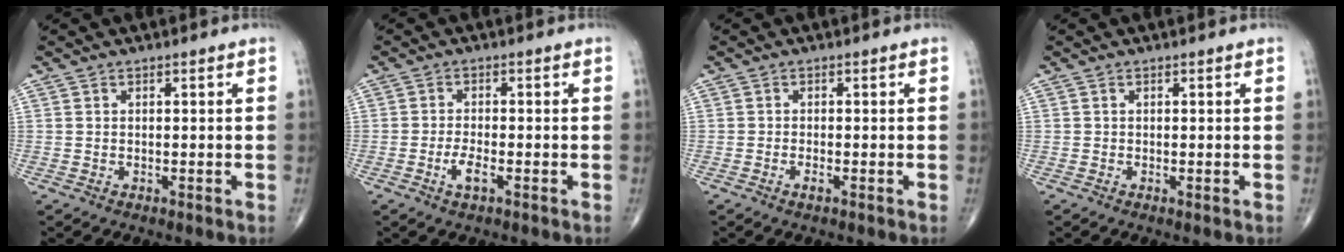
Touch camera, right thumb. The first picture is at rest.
{"total": 3.2, "force": [-1.3, 1.0, 2.7], "torque": [-0.058, 0.003, -0.026]}
{"total": 1.1, "force": [-0.5, 0.3, 0.9], "torque": [-0.018, -0.001, -0.011]}
{"total": 0.0}